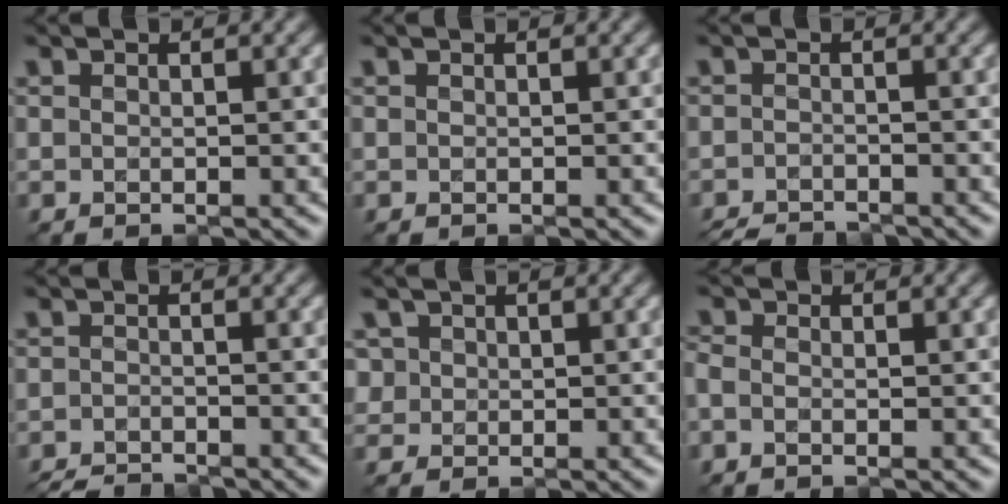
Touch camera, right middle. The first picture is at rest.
{"total": 0.0}
{"total": 3.2, "force": [-3.0, 0.5, 0.8], "torque": [-0.011, -0.008, -0.058]}
{"total": 3.1, "force": [-2.9, 0.5, 0.8], "torque": [-0.011, -0.006, -0.058]}
{"total": 1.7, "force": [0.5, 1.6, 0.4], "torque": [-0.008, 0.002, 0.016]}
{"total": 1.2, "force": [-0.4, 0.7, 0.9], "torque": [-0.024, -0.005, -0.016]}